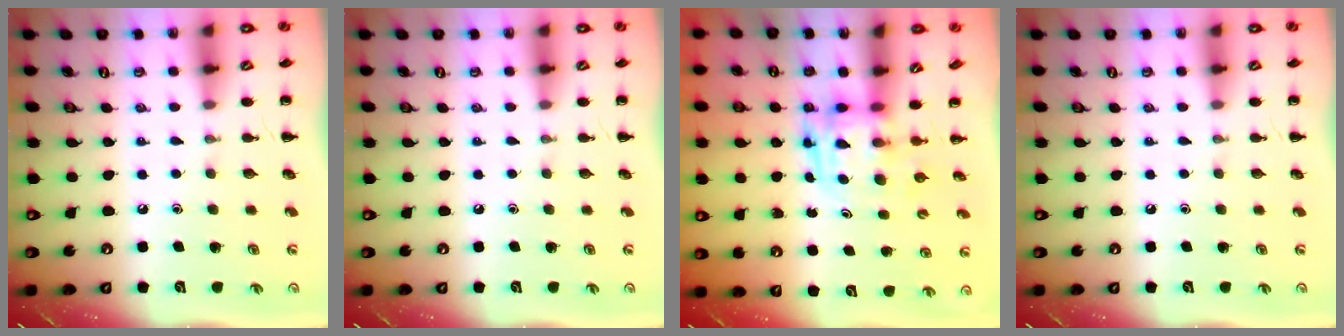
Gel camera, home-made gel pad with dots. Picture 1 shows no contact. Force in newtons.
{"total": 0.0}
{"total": 3.9, "press": 3.8, "slide": 0.7}
{"total": 0.0}